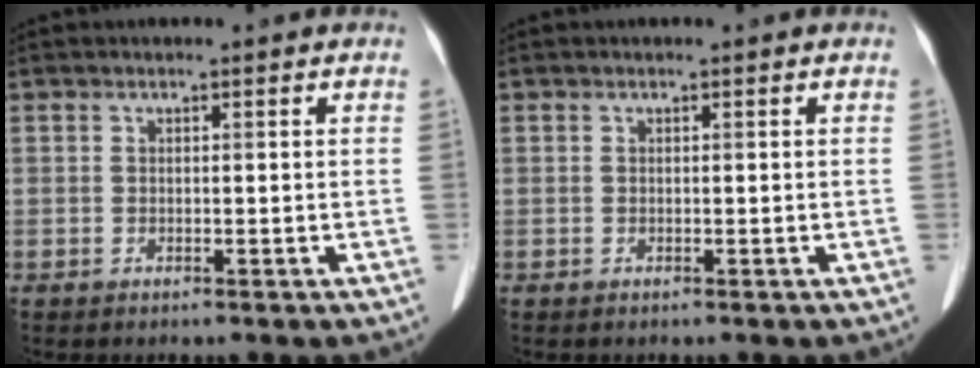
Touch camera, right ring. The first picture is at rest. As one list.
[{"total": 0.0}]